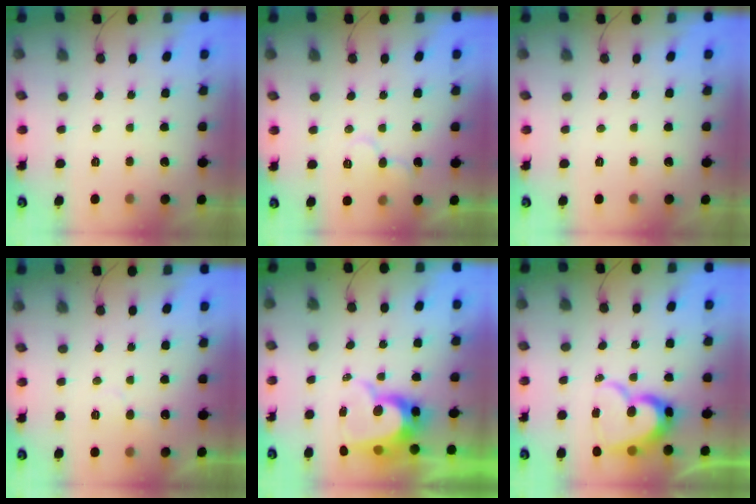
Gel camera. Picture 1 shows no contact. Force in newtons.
{"total": 7.0, "press": 7.0, "slide": 0.4}
{"total": 0.0}
{"total": 4.3, "press": 4.3, "slide": 0.3}
{"total": 13.3, "press": 13.3, "slide": 0.7}
{"total": 14.5, "press": 14.4, "slide": 1.4}